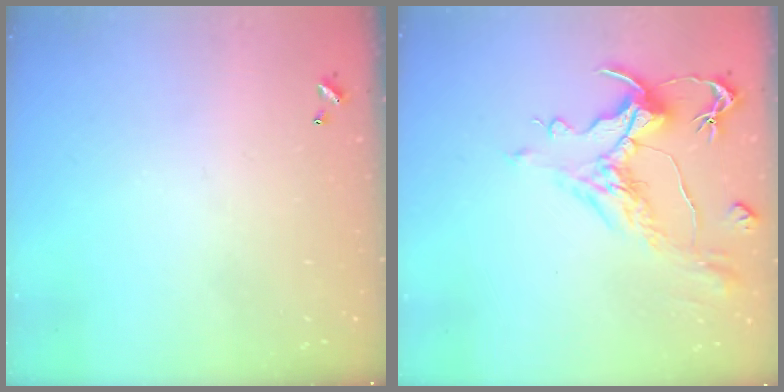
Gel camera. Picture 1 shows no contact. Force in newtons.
{"total": 1.6, "press": 0.7, "slide": 1.4}